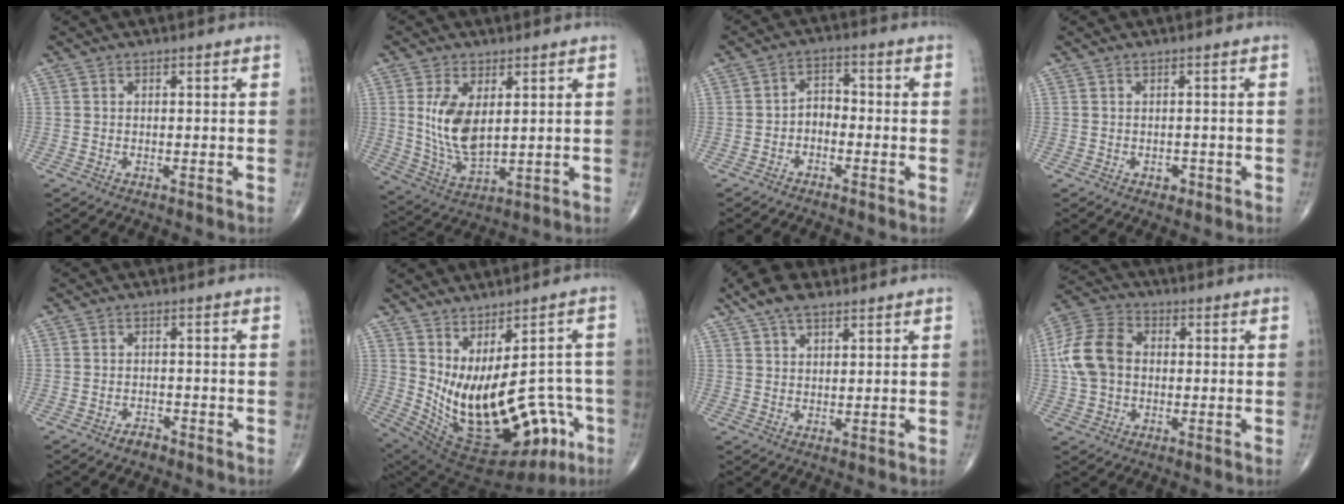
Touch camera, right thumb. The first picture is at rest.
{"total": 10.1, "force": [2.2, 5.2, 8.4], "torque": [-0.158, -0.021, 0.055]}
{"total": 3.7, "force": [-1.7, 2.5, 2.1], "torque": [-0.023, 0.028, -0.040]}
{"total": 1.3, "force": [-0.5, 1.0, 0.6], "torque": [-0.003, 0.002, -0.006]}
{"total": 2.0, "force": [-1.5, 1.0, 0.7], "torque": [-0.013, 0.006, -0.025]}
{"total": 23.2, "force": [-5.5, 11.6, 19.3], "torque": [-0.296, -0.011, -0.045]}
{"total": 7.8, "force": [5.2, 3.5, 4.7], "torque": [-0.081, 0.002, 0.096]}
{"total": 11.7, "force": [0.5, 8.6, 8.0], "torque": [-0.156, 0.026, 0.003]}